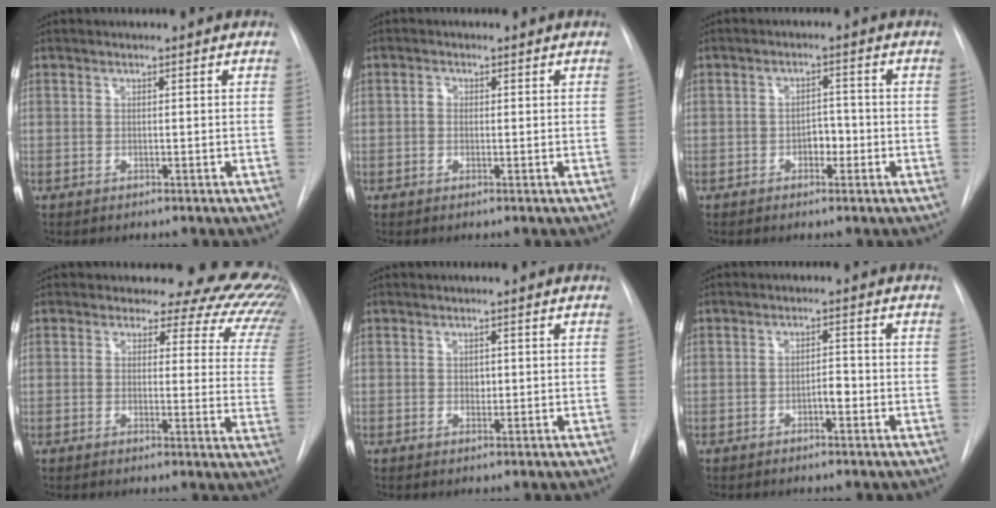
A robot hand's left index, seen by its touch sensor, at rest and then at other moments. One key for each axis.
{"total": 1.1, "fx": 0.1, "fy": 0.9, "fz": 0.6, "tx": -0.010, "ty": 0.007, "tz": -0.002}
{"total": 2.7, "fx": -1.1, "fy": 1.6, "fz": 1.8, "tx": -0.020, "ty": 0.010, "tz": -0.015}
{"total": 17.0, "fx": 14.3, "fy": 7.3, "fz": 5.7, "tx": -0.050, "ty": -0.047, "tz": 0.125}
{"total": 0.9, "fx": 0.1, "fy": 0.7, "fz": 0.5, "tx": -0.006, "ty": 0.002, "tz": 0.004}
{"total": 2.0, "fx": -1.0, "fy": 0.7, "fz": 1.6, "tx": -0.022, "ty": 0.005, "tz": -0.014}